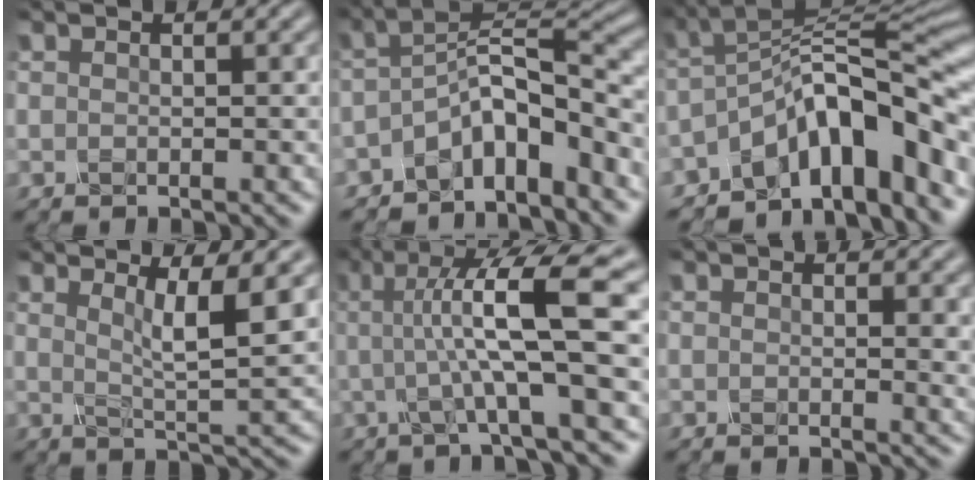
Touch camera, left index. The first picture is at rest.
{"total": 5.6, "force": [-3.3, 1.6, 4.3], "torque": [-0.072, 0.014, -0.059]}
{"total": 11.4, "force": [-5.9, 3.7, 9.0], "torque": [-0.116, 0.021, -0.093]}
{"total": 5.3, "force": [2.1, 0.6, 4.8], "torque": [-0.077, -0.004, 0.047]}
{"total": 9.4, "force": [1.0, 1.4, 9.2], "torque": [-0.127, 0.010, 0.021]}
{"total": 2.4, "force": [0.7, 0.9, 2.1], "torque": [-0.013, 0.006, 0.011]}